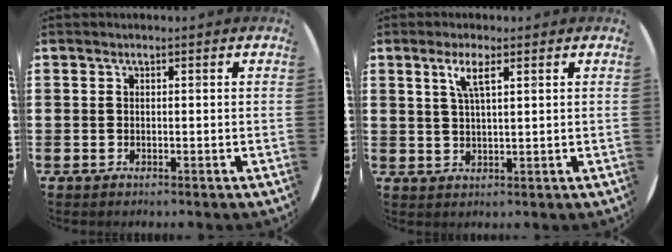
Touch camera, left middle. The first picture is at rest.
{"total": 3.7, "force": [2.1, 0.7, 3.0], "torque": [-0.056, 0.003, 0.033]}